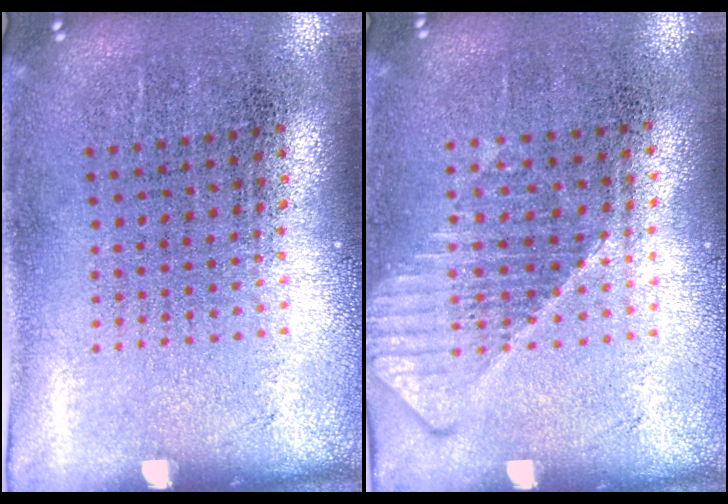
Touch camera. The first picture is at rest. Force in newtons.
{"total": 1.2, "press": 1.2, "slide": 0.3}